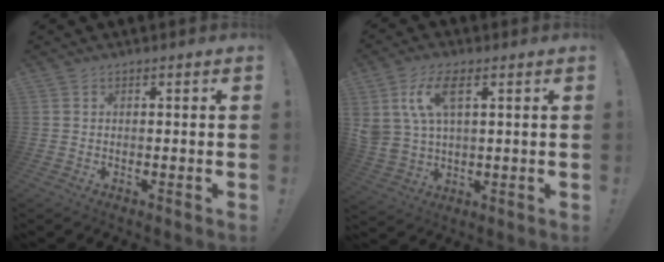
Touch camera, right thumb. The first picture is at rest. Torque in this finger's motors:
{"motor_torque": [0.28, 0.29, 0.40, 0.47, 0.10]}